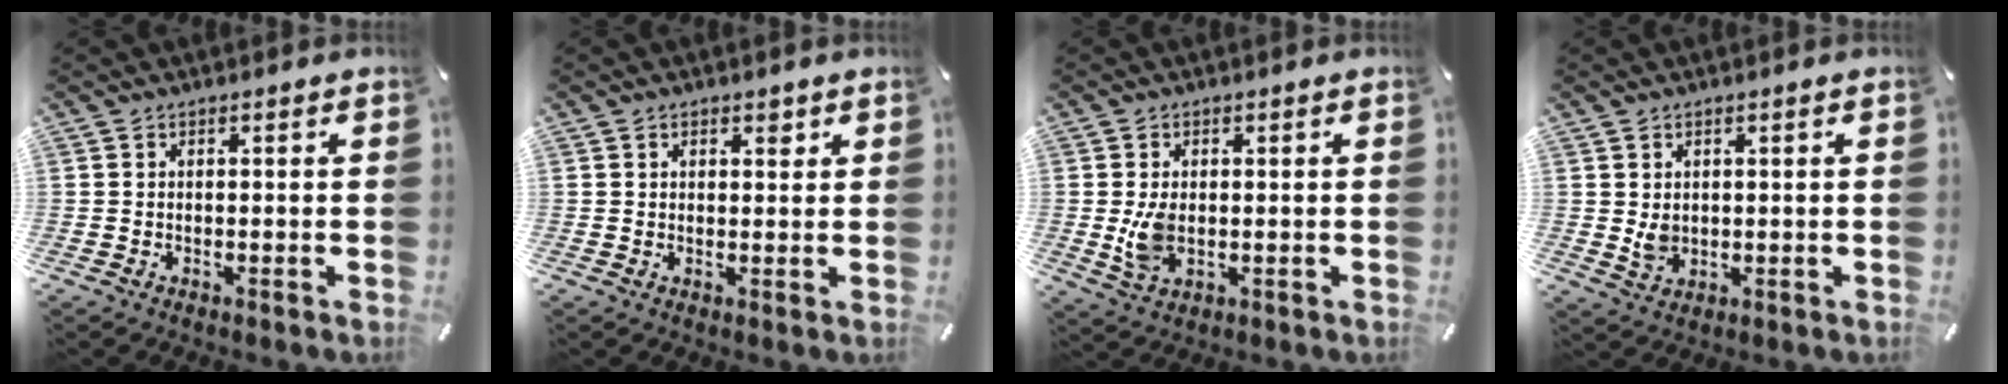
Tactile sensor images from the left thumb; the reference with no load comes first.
{"total": 1.8, "force": [0.9, 1.2, 0.9], "torque": [-0.013, 0.001, 0.012]}
{"total": 5.7, "force": [-0.1, 3.7, 4.4], "torque": [-0.084, -0.006, -0.005]}
{"total": 3.4, "force": [0.8, 2.9, 1.7], "torque": [-0.023, -0.006, 0.011]}